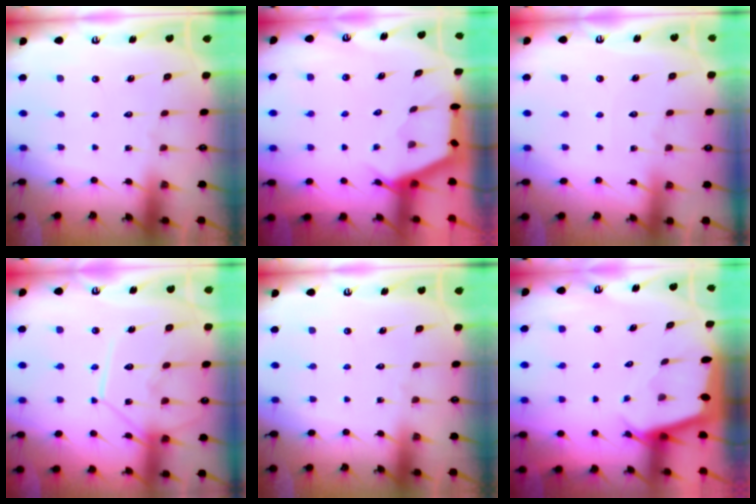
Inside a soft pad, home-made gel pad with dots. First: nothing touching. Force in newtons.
{"total": 3.0, "press": 3.0, "slide": 0.4}
{"total": 2.5, "press": 2.5, "slide": 0.5}
{"total": 13.2, "press": 13.1, "slide": 1.2}
{"total": 0.0}
{"total": 2.3, "press": 2.3, "slide": 0.1}